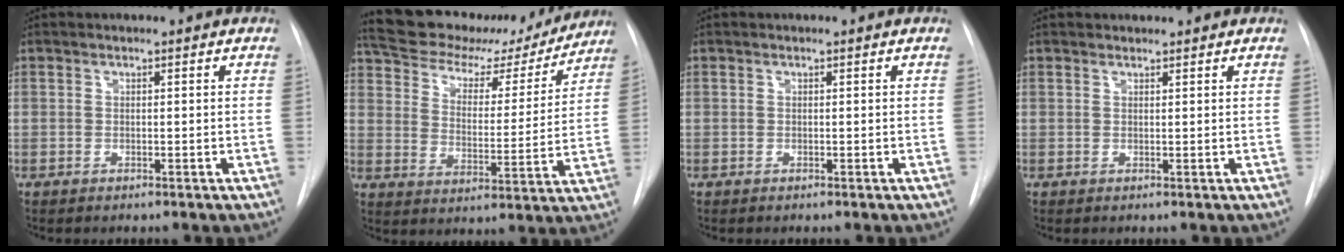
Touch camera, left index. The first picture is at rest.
{"total": 20.3, "force": [18.2, 6.3, 6.5], "torque": [-0.109, -0.006, 0.260]}
{"total": 0.0}
{"total": 0.7, "force": [0.6, 0.1, -0.1], "torque": [-0.002, 0.008, 0.013]}